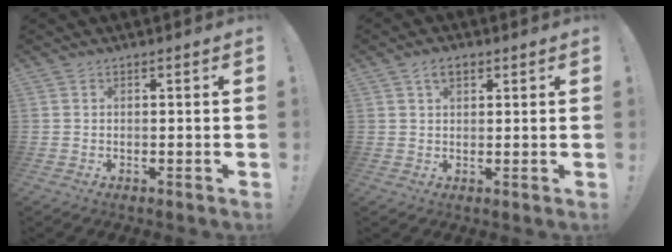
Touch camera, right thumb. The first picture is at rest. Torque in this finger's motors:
{"motor_torque": [-0.13, 0.28, 0.14, -0.19, 0.00]}